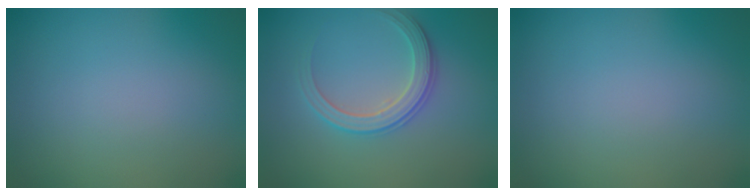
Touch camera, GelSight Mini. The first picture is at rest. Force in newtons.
{"total": 2.8, "press": 2.8, "slide": 0.3}
{"total": 0.0}